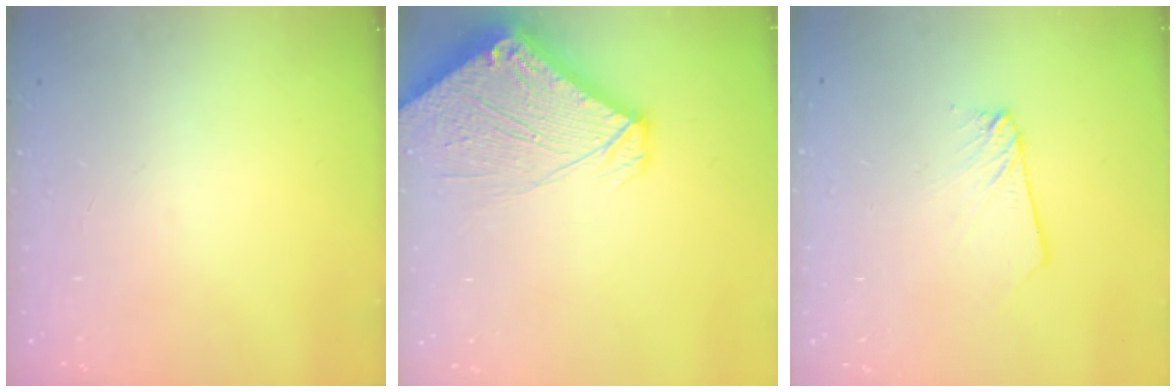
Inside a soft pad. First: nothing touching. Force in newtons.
{"total": 7.8, "press": 7.7, "slide": 1.1}
{"total": 2.0, "press": 2.0, "slide": 0.2}